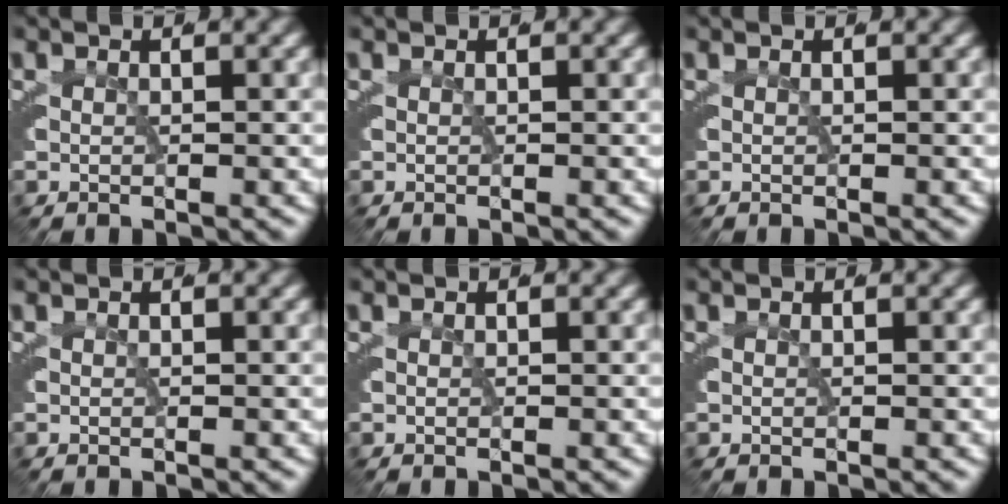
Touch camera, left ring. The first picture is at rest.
{"total": 0.0}
{"total": 0.0}
{"total": 0.0}
{"total": 0.0}
{"total": 0.0}